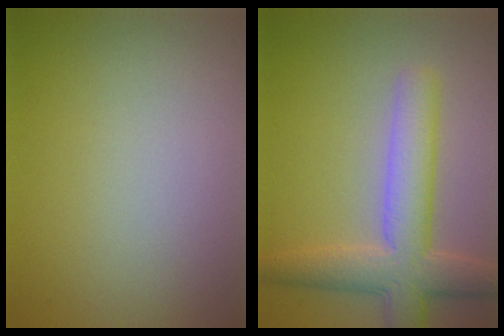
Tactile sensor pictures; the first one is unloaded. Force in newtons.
{"total": 6.0, "press": 6.0, "slide": 0.1}